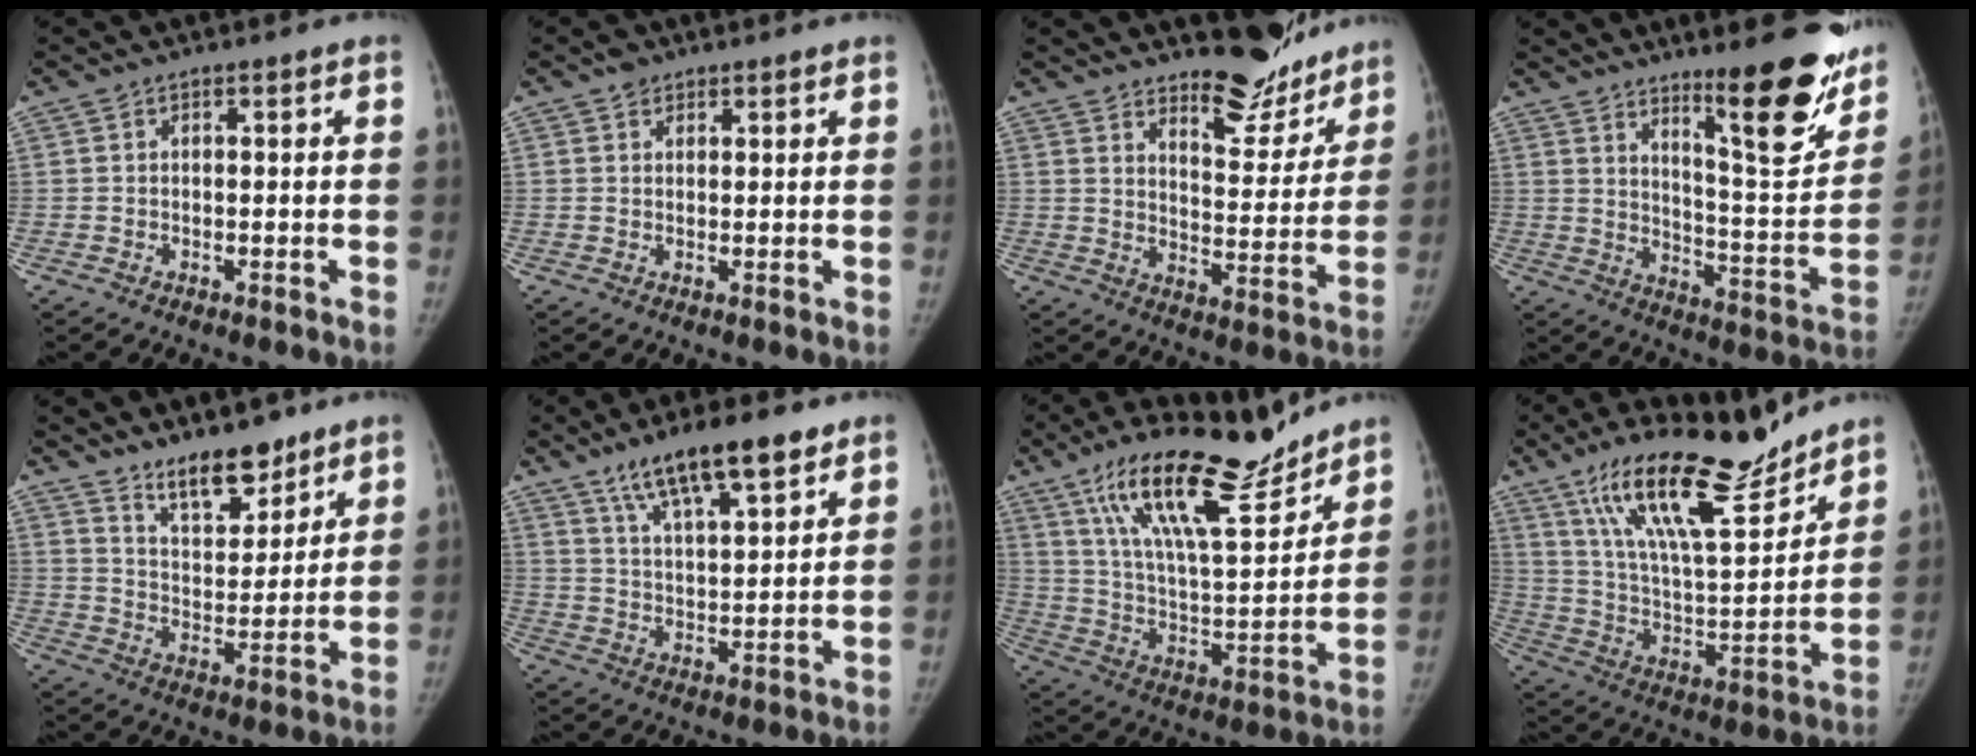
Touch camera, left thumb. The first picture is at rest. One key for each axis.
{"total": 2.3, "fx": 1.6, "fy": 1.5, "fz": 0.6, "tx": 0.006, "ty": -0.007, "tz": 0.021}
{"total": 12.8, "fx": 11.1, "fy": 4.4, "fz": 4.7, "tx": -0.023, "ty": -0.097, "tz": 0.161}
{"total": 20.2, "fx": 12.9, "fy": 4.3, "fz": 15.0, "tx": -0.160, "ty": -0.094, "tz": 0.194}
{"total": 11.2, "fx": 8.9, "fy": 4.3, "fz": 5.2, "tx": -0.055, "ty": -0.072, "tz": 0.158}
{"total": 14.3, "fx": 9.5, "fy": 4.1, "fz": 9.8, "tx": -0.140, "ty": -0.039, "tz": 0.164}
{"total": 21.2, "fx": 15.7, "fy": 5.5, "fz": 13.2, "tx": -0.186, "ty": -0.079, "tz": 0.272}
{"total": 22.5, "fx": 16.6, "fy": 5.9, "fz": 13.9, "tx": -0.201, "ty": -0.081, "tz": 0.291}